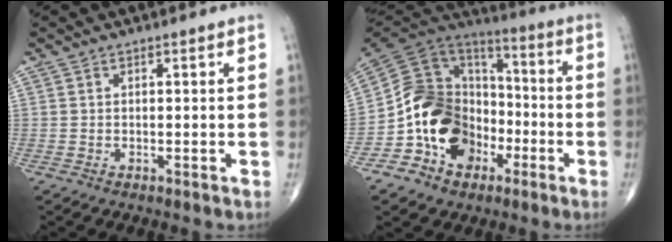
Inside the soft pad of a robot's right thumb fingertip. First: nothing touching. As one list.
[{"total": 18.8, "force": [-6.3, 14.3, 10.5], "torque": [-0.153, 0.078, -0.112]}]